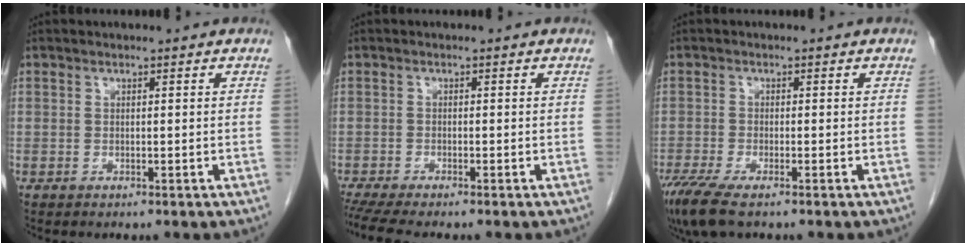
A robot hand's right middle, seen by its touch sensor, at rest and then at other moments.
{"total": 5.4, "force": [-4.7, -0.1, 2.8], "torque": [-0.044, -0.016, -0.080]}
{"total": 5.8, "force": [-4.1, 1.1, 4.0], "torque": [-0.080, -0.018, -0.073]}